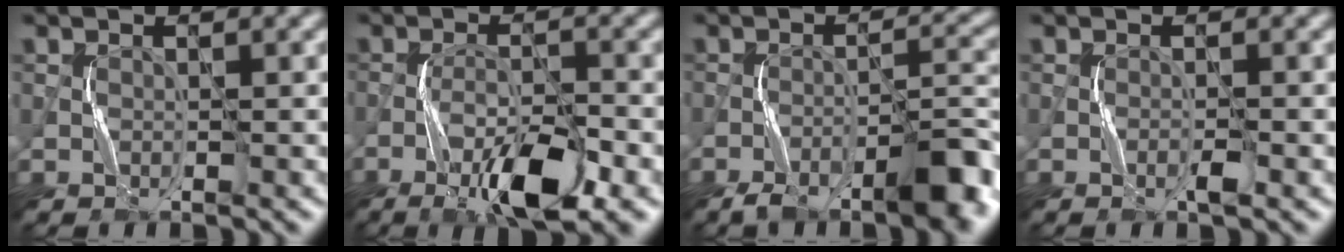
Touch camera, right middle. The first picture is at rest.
{"total": 6.9, "force": [-4.0, 1.7, 5.3], "torque": [-0.098, -0.001, -0.067]}
{"total": 6.2, "force": [-4.4, 1.3, 4.2], "torque": [-0.063, 0.007, -0.074]}
{"total": 0.9, "force": [-0.5, 0.0, 0.7], "torque": [-0.014, 0.001, -0.011]}